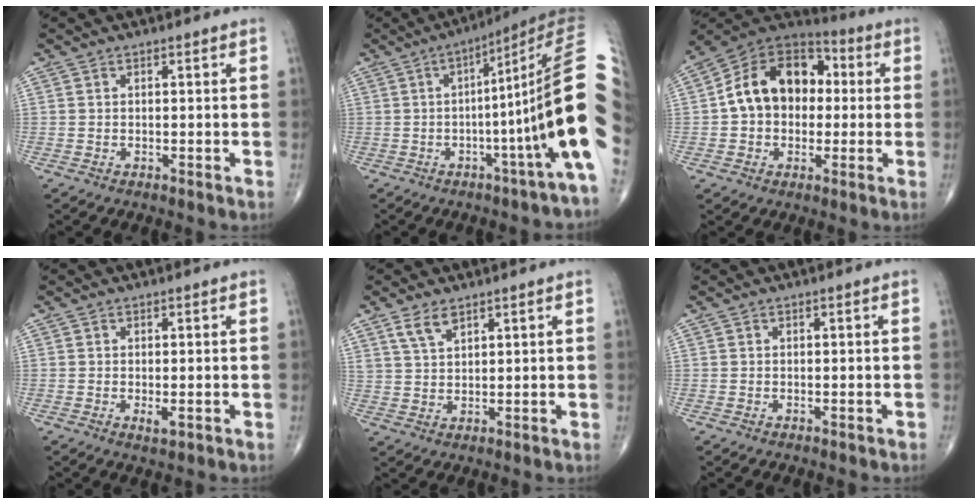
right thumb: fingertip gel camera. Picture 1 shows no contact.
{"total": 19.7, "force": [0.0, 0.8, 19.6], "torque": [-0.219, 0.031, -0.003]}
{"total": 16.5, "force": [0.9, 12.1, 11.2], "torque": [-0.148, 0.039, 0.004]}
{"total": 1.6, "force": [-0.4, 0.6, 1.4], "torque": [-0.024, -0.005, -0.003]}
{"total": 4.2, "force": [2.8, 2.0, 2.4], "torque": [-0.043, -0.012, 0.061]}
{"total": 0.0}